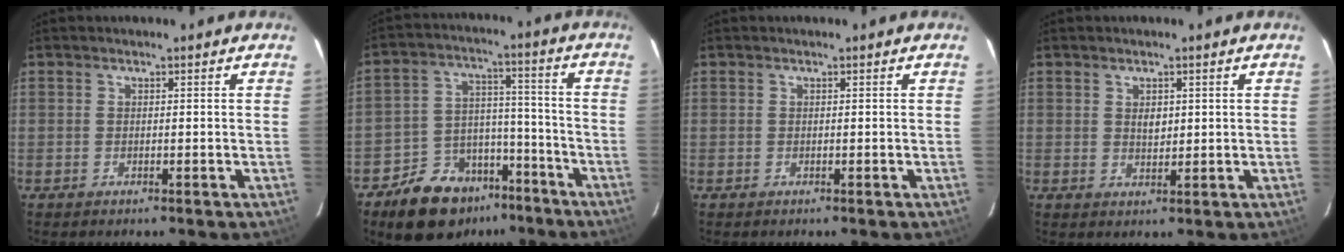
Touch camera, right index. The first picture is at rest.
{"total": 14.5, "force": [-10.1, 9.0, 5.4], "torque": [-0.118, 0.039, -0.142]}
{"total": 0.0}
{"total": 2.3, "force": [0.6, 1.6, 1.5], "torque": [-0.022, 0.001, 0.012]}